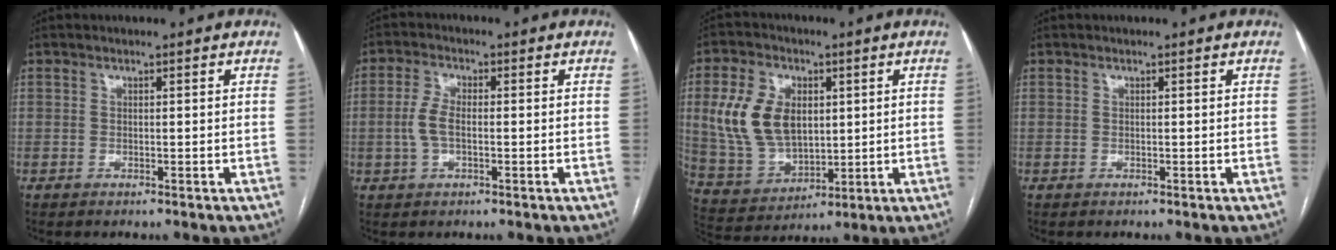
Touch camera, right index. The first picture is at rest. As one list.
[{"total": 4.4, "force": [-0.5, 2.0, 3.9], "torque": [-0.094, 0.008, -0.010]}, {"total": 13.1, "force": [2.8, 8.6, 9.5], "torque": [-0.210, 0.020, 0.066]}, {"total": 0.0}]